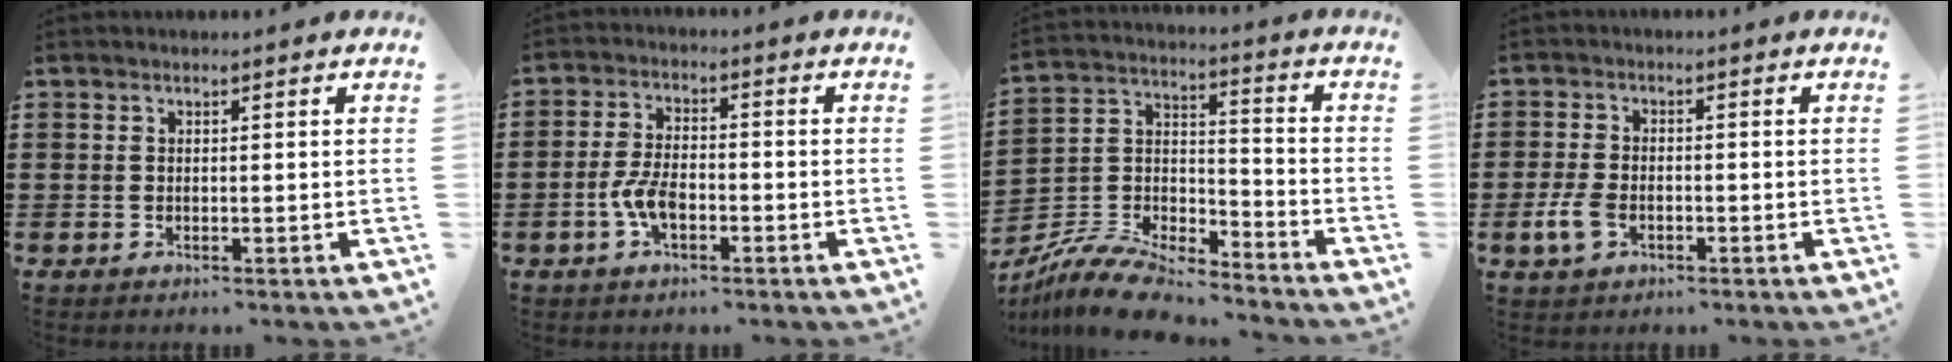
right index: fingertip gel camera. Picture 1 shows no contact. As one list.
[{"total": 5.4, "force": [-1.9, 2.5, 4.4], "torque": [-0.102, -0.004, -0.038]}, {"total": 9.8, "force": [-9.1, 1.7, 3.1], "torque": [-0.073, 0.011, -0.182]}, {"total": 4.0, "force": [-1.4, 2.3, 3.0], "torque": [-0.080, -0.009, -0.030]}]